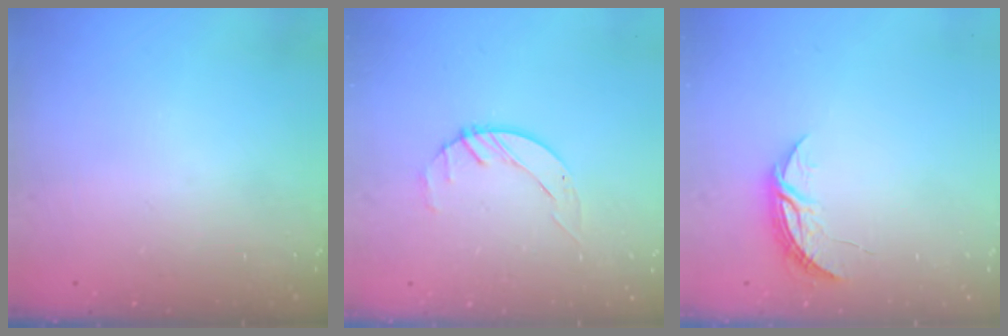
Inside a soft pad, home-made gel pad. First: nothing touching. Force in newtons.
{"total": 2.1, "press": 2.0, "slide": 0.3}
{"total": 6.2, "press": 6.2, "slide": 0.5}